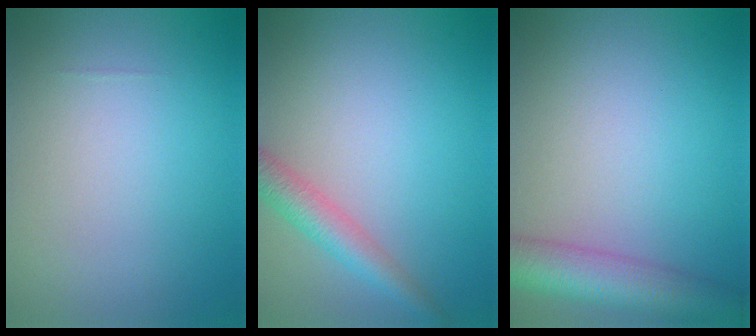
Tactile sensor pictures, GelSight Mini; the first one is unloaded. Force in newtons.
{"total": 3.1, "press": 3.1, "slide": 0.1}
{"total": 6.5, "press": 6.5, "slide": 0.3}